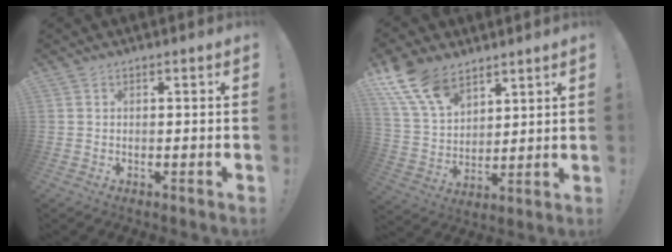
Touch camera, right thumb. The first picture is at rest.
{"total": 14.3, "force": [9.4, 8.1, 7.1], "torque": [-0.158, -0.046, 0.182]}